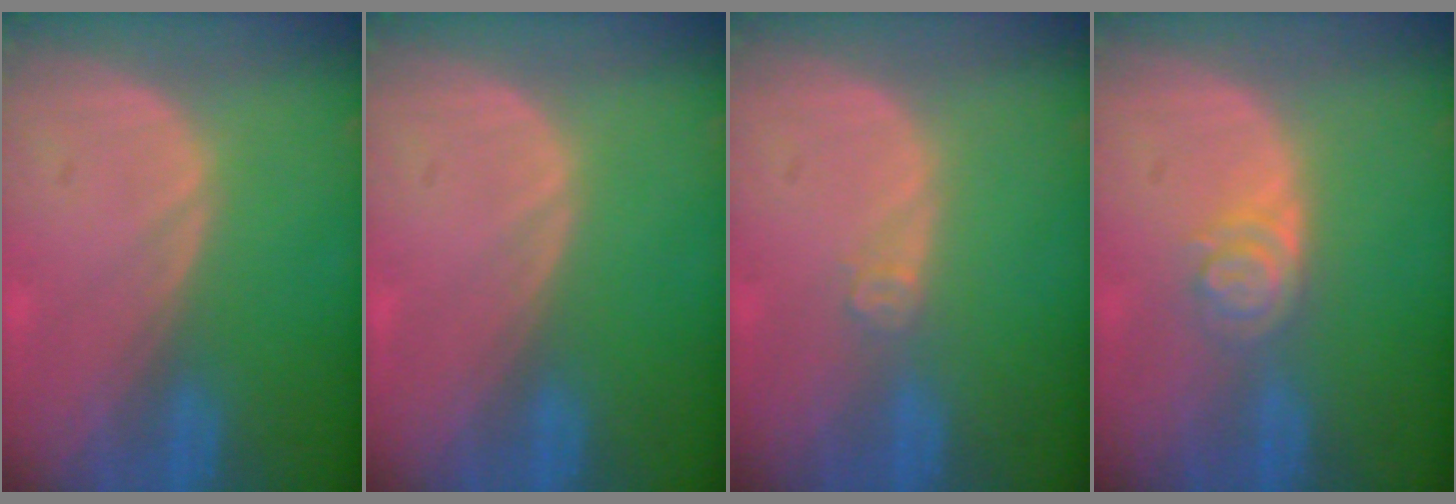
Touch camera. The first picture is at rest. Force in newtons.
{"total": 0.0}
{"total": 1.7, "press": 1.4, "slide": 1.0}
{"total": 4.0, "press": 3.6, "slide": 1.6}